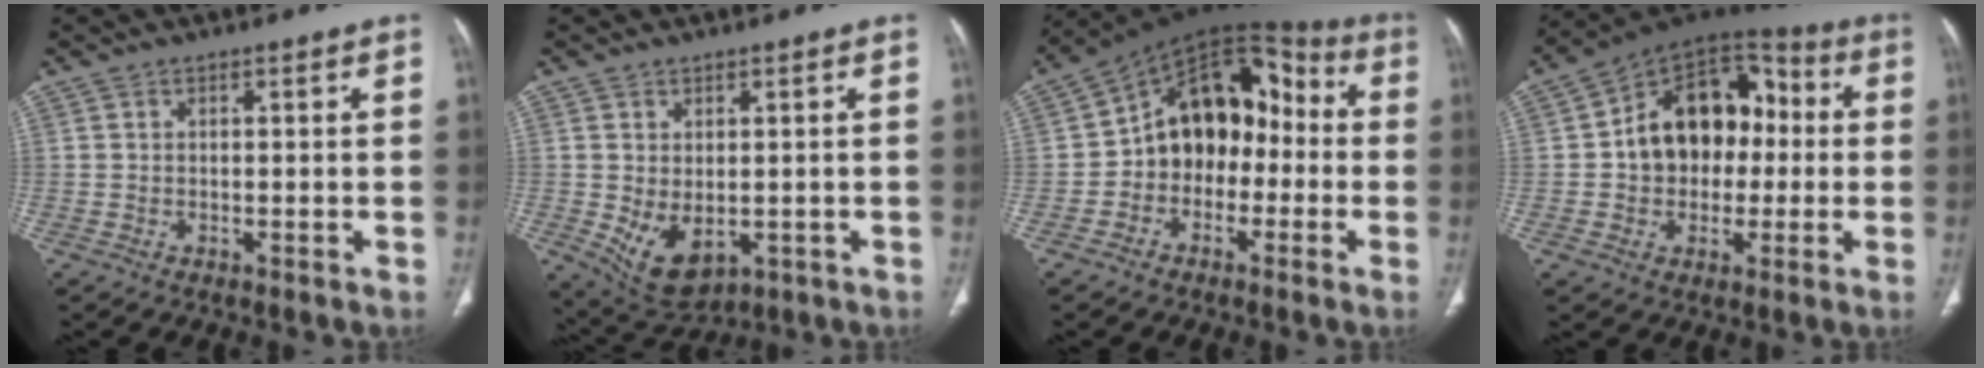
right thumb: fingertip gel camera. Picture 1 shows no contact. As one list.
[{"total": 7.8, "force": [-1.3, 5.0, 5.9], "torque": [-0.092, -0.009, 0.004]}, {"total": 15.4, "force": [-1.9, 11.1, 10.5], "torque": [-0.111, 0.059, -0.045]}, {"total": 17.9, "force": [0.4, 12.8, 12.4], "torque": [-0.137, 0.041, -0.002]}]